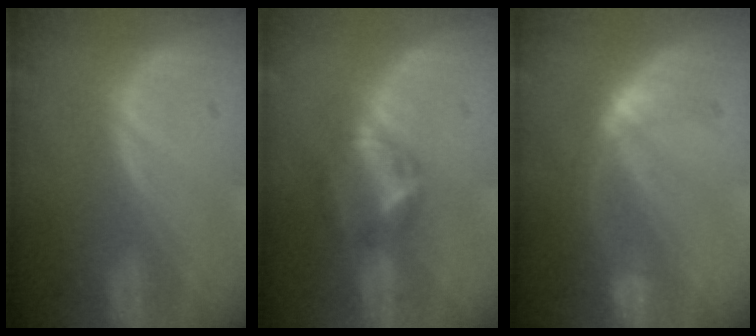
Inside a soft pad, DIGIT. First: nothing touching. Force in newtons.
{"total": 5.8, "press": 5.4, "slide": 2.3}
{"total": 5.3, "press": 5.0, "slide": 1.9}